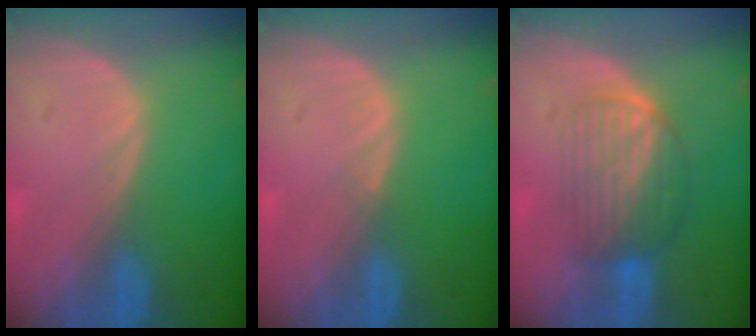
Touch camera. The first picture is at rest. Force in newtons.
{"total": 0.5, "press": 0.5, "slide": 0.1}
{"total": 6.5, "press": 6.3, "slide": 1.6}